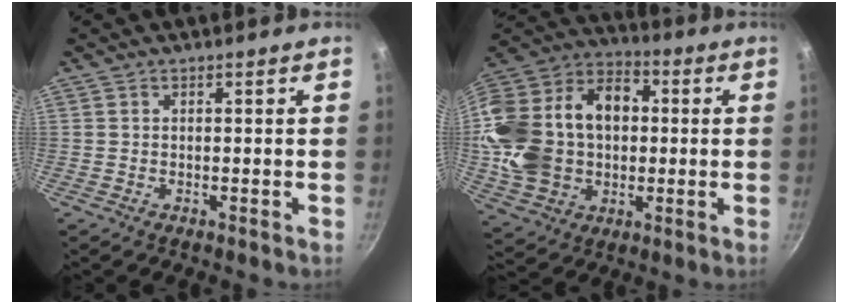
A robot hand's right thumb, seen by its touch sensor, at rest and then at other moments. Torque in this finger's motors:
{"motor_torque": [1.13, 3.88, 1.65, -1.12, 0.27]}